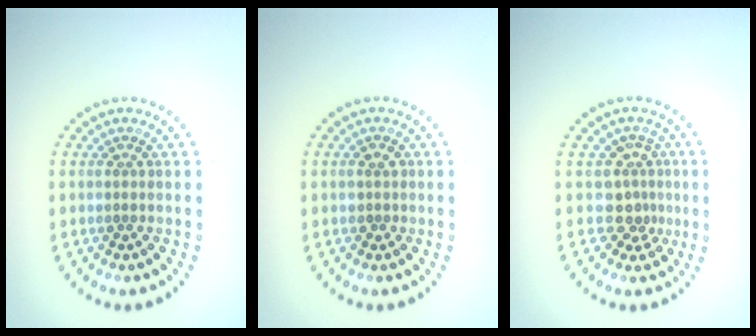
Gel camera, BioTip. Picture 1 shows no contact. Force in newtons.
{"total": 1.1, "press": 1.0, "slide": 0.4}
{"total": 2.8, "press": 2.0, "slide": 2.0}